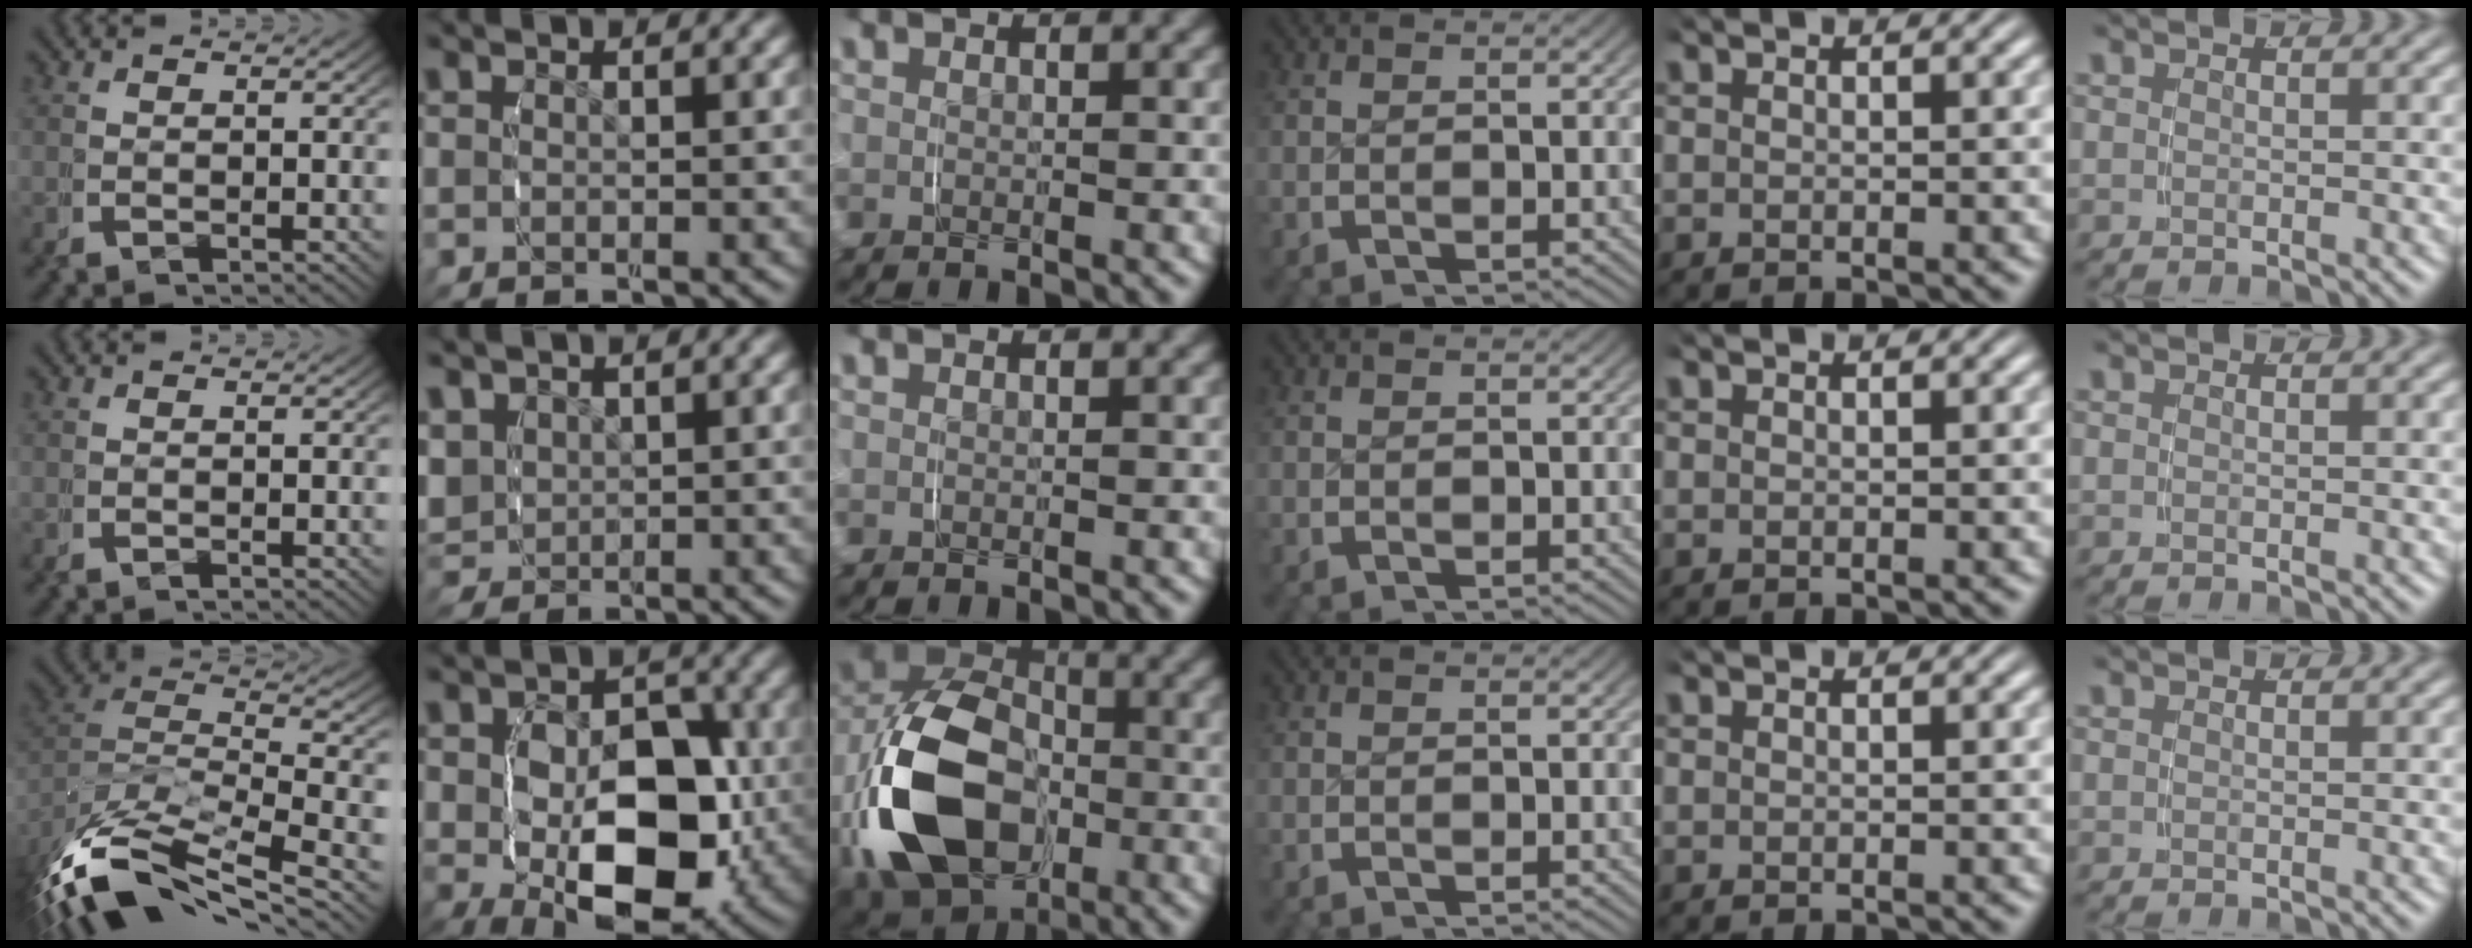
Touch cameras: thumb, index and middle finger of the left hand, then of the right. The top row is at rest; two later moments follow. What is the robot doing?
{"motion": "grasp_and_lifting", "object": "fork"}